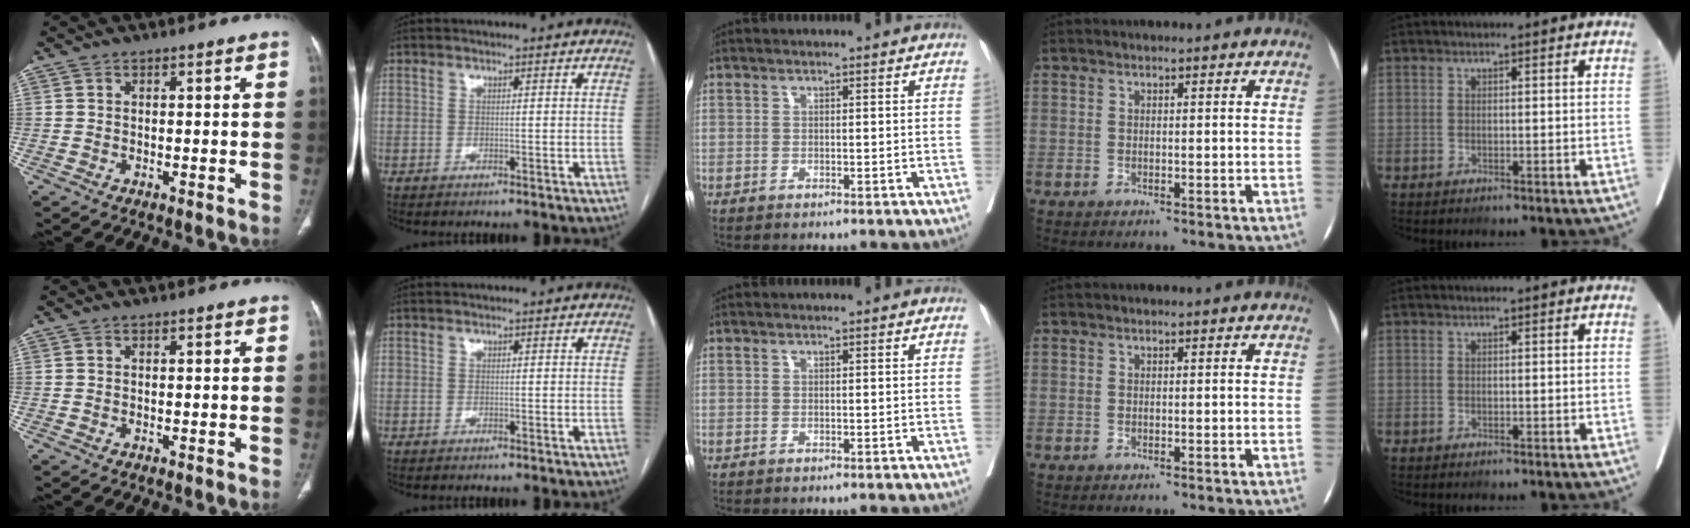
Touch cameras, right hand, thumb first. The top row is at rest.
{}